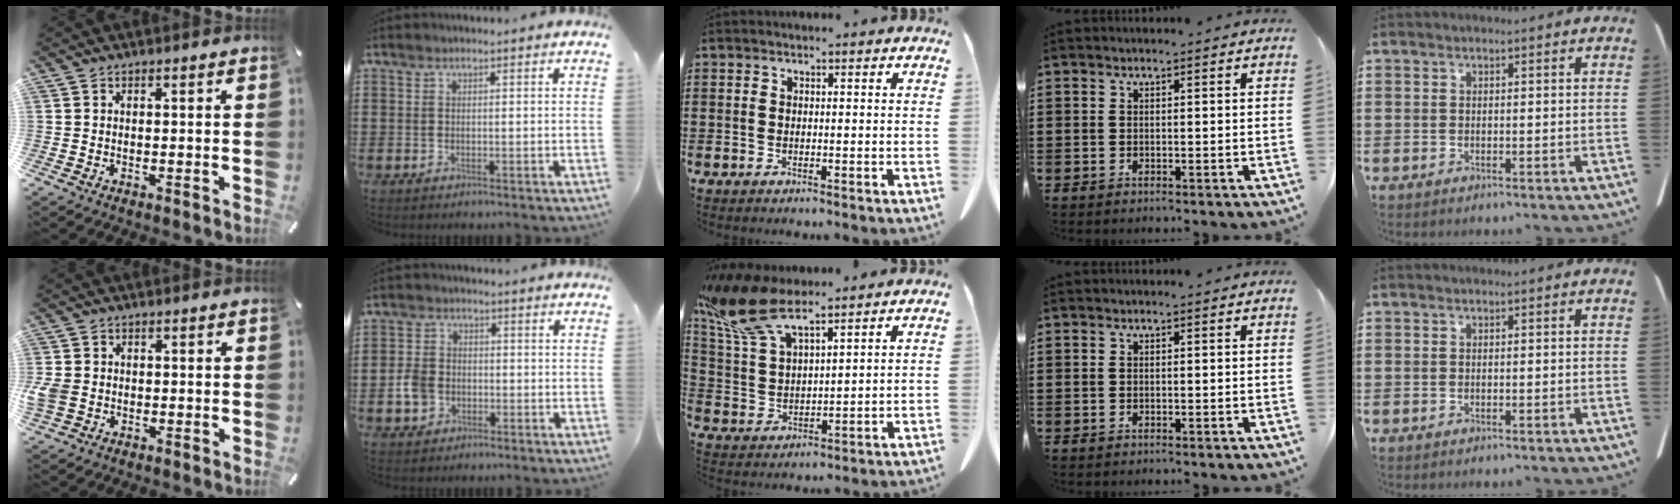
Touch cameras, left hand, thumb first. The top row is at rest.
{"thumb": {"total": 4.0, "force": [-0.8, 3.3, 2.1], "torque": [-0.055, 0.000, -0.017]}, "index": {"total": 4.1, "force": [-1.3, 3.4, 1.9], "torque": [-0.054, 0.003, -0.030]}, "middle": {"total": 12.4, "force": [8.6, 4.2, 7.9], "torque": [-0.197, -0.025, 0.156]}}